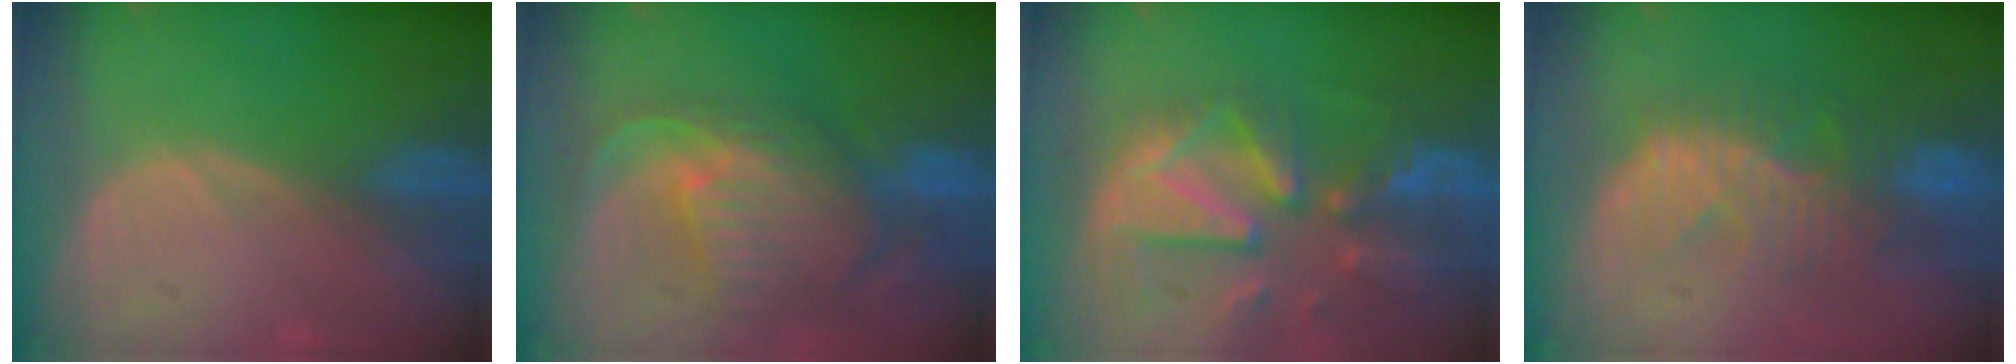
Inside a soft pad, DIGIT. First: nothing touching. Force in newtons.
{"total": 11.1, "press": 9.7, "slide": 5.5}
{"total": 12.3, "press": 10.6, "slide": 6.2}
{"total": 10.3, "press": 8.9, "slide": 5.2}